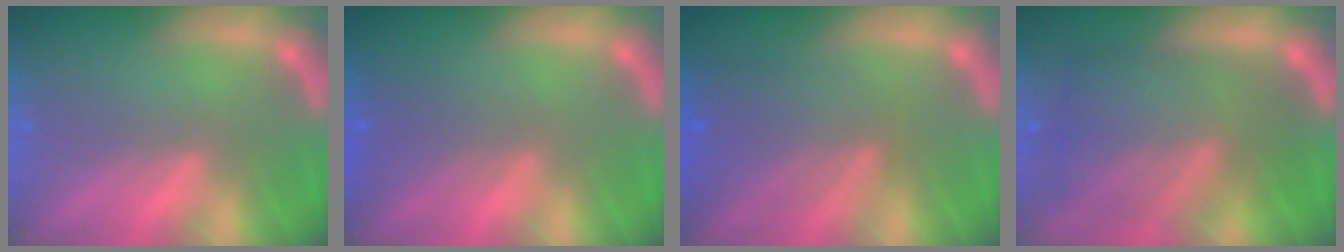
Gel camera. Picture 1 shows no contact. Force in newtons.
{"total": 2.5}
{"total": 5.5}
{"total": 9.4}